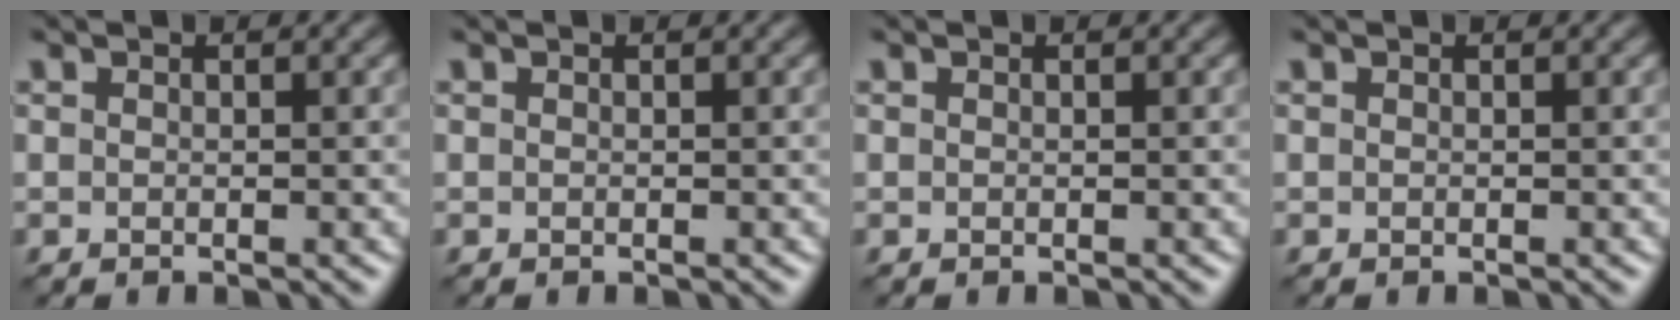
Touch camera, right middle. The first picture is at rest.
{"total": 0.0}
{"total": 0.0}
{"total": 0.0}